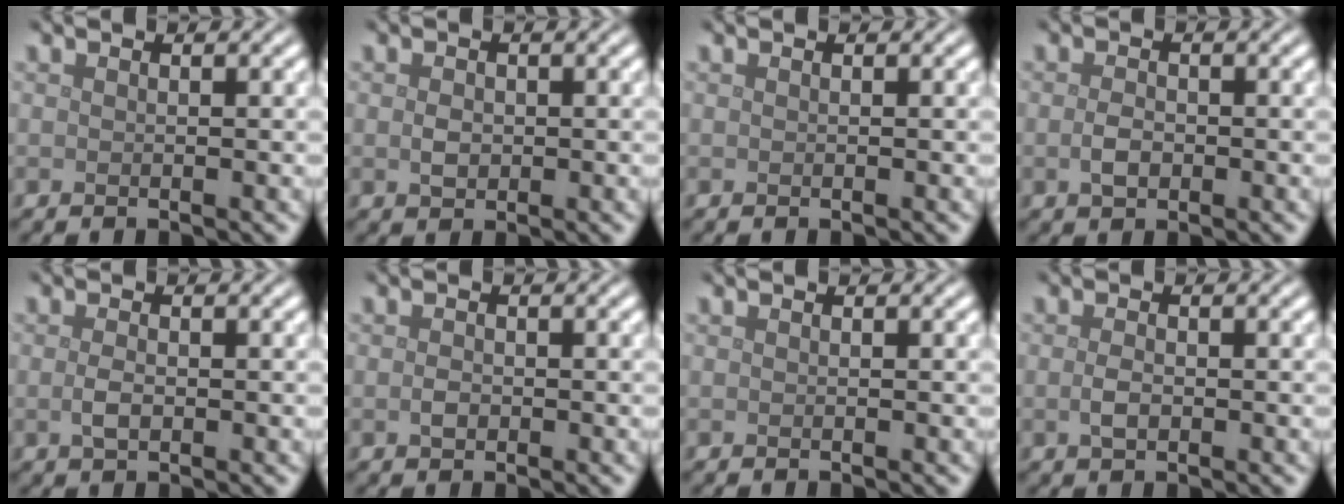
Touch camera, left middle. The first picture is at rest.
{"total": 1.4, "force": [0.0, 1.1, 0.9], "torque": [-0.019, -0.003, -0.001]}
{"total": 0.0}
{"total": 1.7, "force": [-0.4, 1.1, 1.2], "torque": [-0.027, 0.000, -0.008]}
{"total": 1.5, "force": [-0.2, 0.8, 1.2], "torque": [-0.028, -0.001, -0.004]}
{"total": 1.0, "force": [-0.2, 0.7, 0.7], "torque": [-0.015, -0.002, -0.006]}
{"total": 0.0}
{"total": 1.4, "force": [-0.2, 0.8, 1.2], "torque": [-0.026, -0.001, -0.005]}